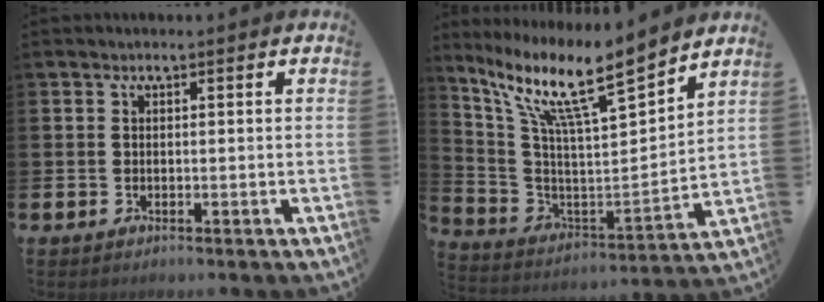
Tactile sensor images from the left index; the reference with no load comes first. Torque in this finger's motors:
{"motor_torque": [1.14, -1.00, 1.05, 0.21]}